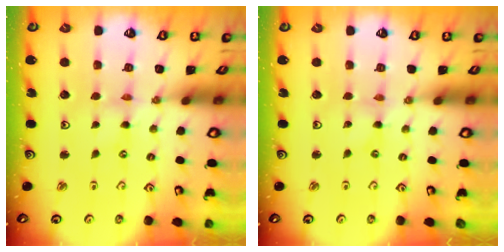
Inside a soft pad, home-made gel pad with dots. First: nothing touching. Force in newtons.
{"total": 0.0}